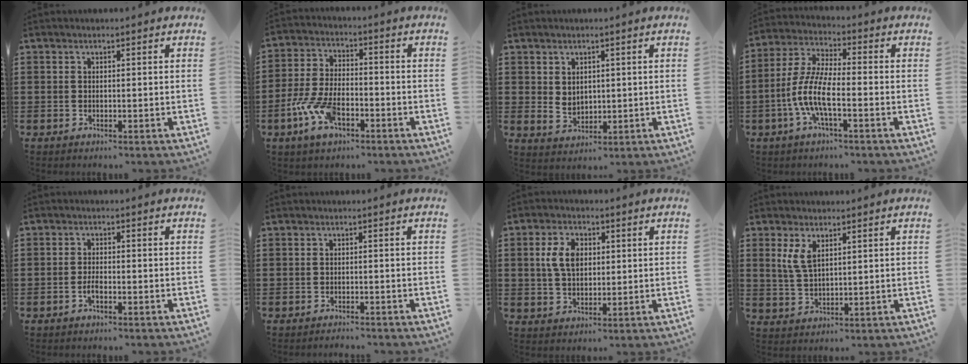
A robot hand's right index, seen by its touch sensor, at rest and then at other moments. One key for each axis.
{"total": 8.2, "fx": -3.7, "fy": 3.7, "fz": 6.2, "tx": -0.157, "ty": -0.008, "tz": -0.073}
{"total": 2.6, "fx": 1.3, "fy": 2.1, "fz": 0.9, "tx": -0.016, "ty": 0.004, "tz": 0.023}
{"total": 7.7, "fx": -3.0, "fy": 2.0, "fz": 6.8, "tx": -0.169, "ty": -0.014, "tz": -0.066}
{"total": 1.6, "fx": -0.9, "fy": 0.4, "fz": 1.3, "tx": -0.027, "ty": -0.004, "tz": -0.015}
{"total": 1.0, "fx": -1.0, "fy": 0.0, "fz": 0.0, "tx": -0.003, "ty": 0.000, "tz": -0.022}
{"total": 5.8, "fx": 1.1, "fy": 3.8, "fz": 4.3, "tx": -0.102, "ty": 0.012, "tz": 0.015}
{"total": 4.2, "fx": 2.0, "fy": 1.9, "fz": 3.2, "tx": -0.077, "ty": 0.002, "tz": 0.033}